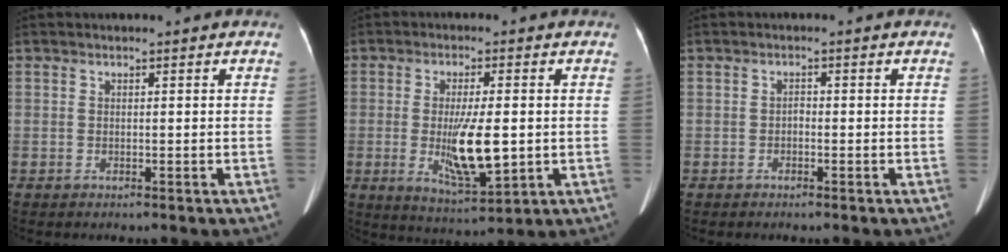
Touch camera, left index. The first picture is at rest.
{"total": 9.4, "force": [-1.0, 2.2, 9.0], "torque": [-0.170, -0.023, -0.009]}
{"total": 0.8, "force": [-0.4, 0.4, 0.5], "torque": [-0.006, 0.003, -0.009]}